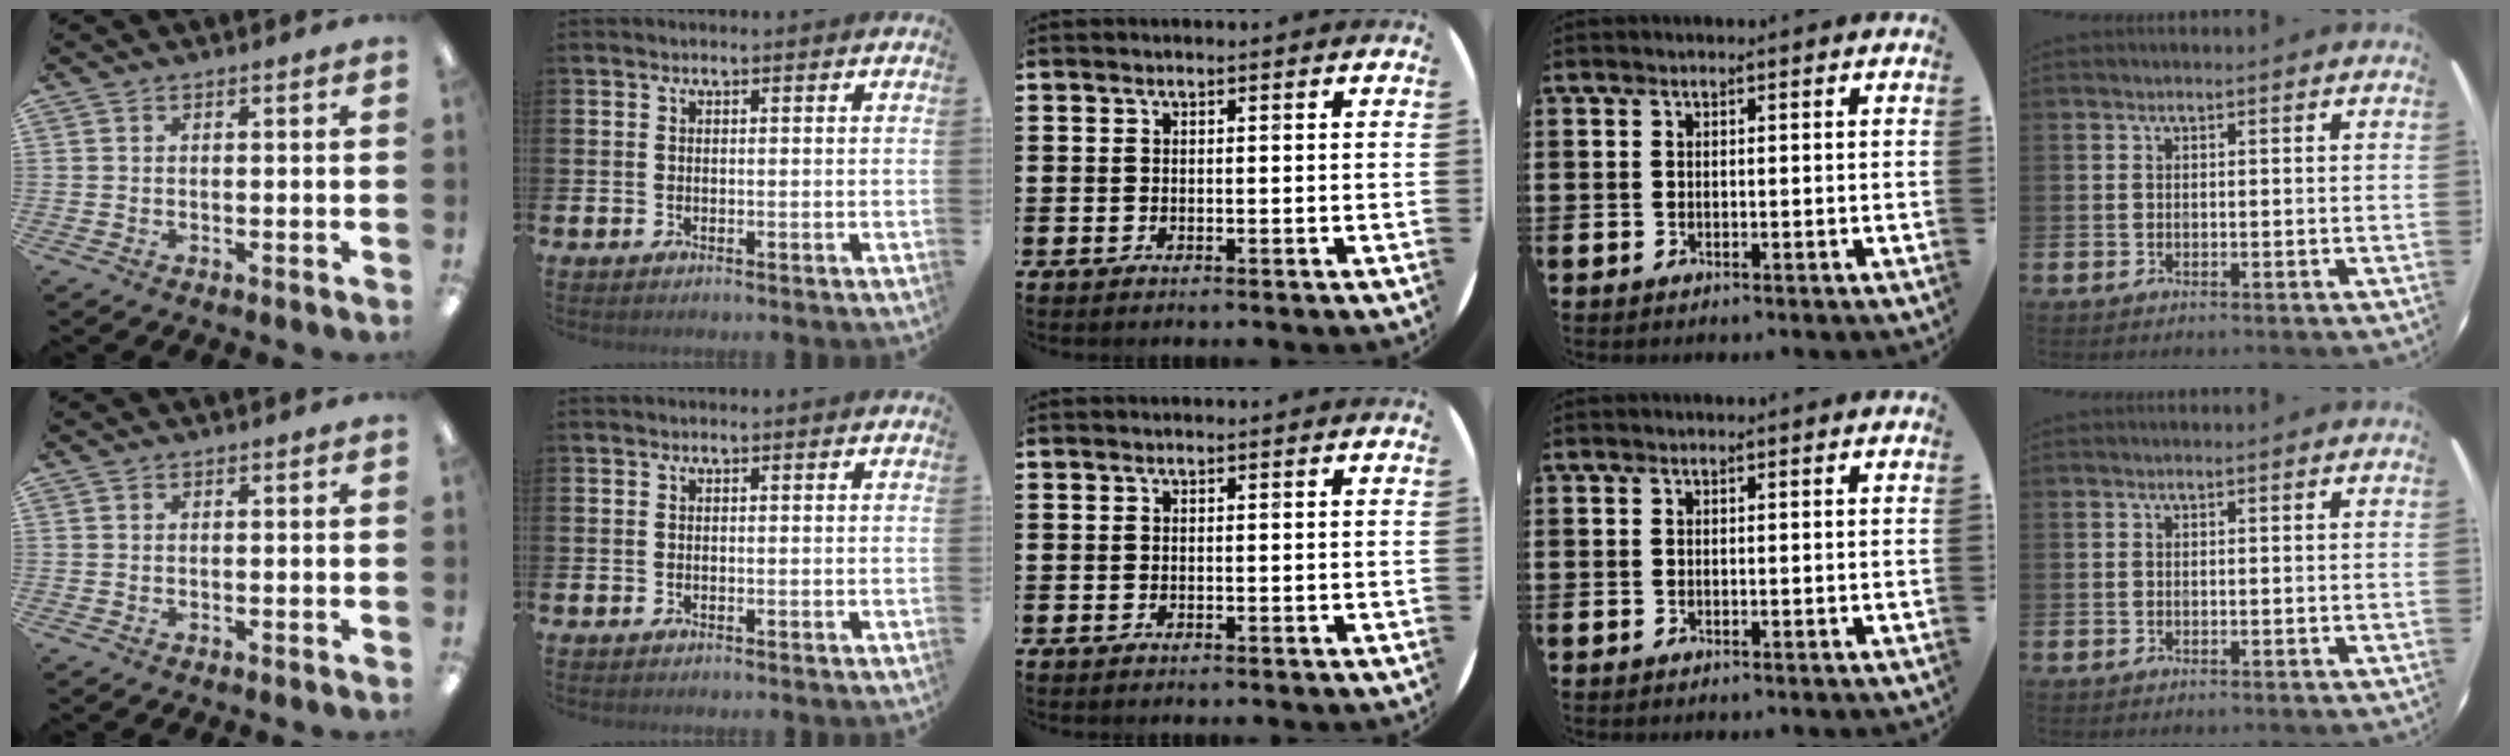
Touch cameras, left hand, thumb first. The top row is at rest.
{}